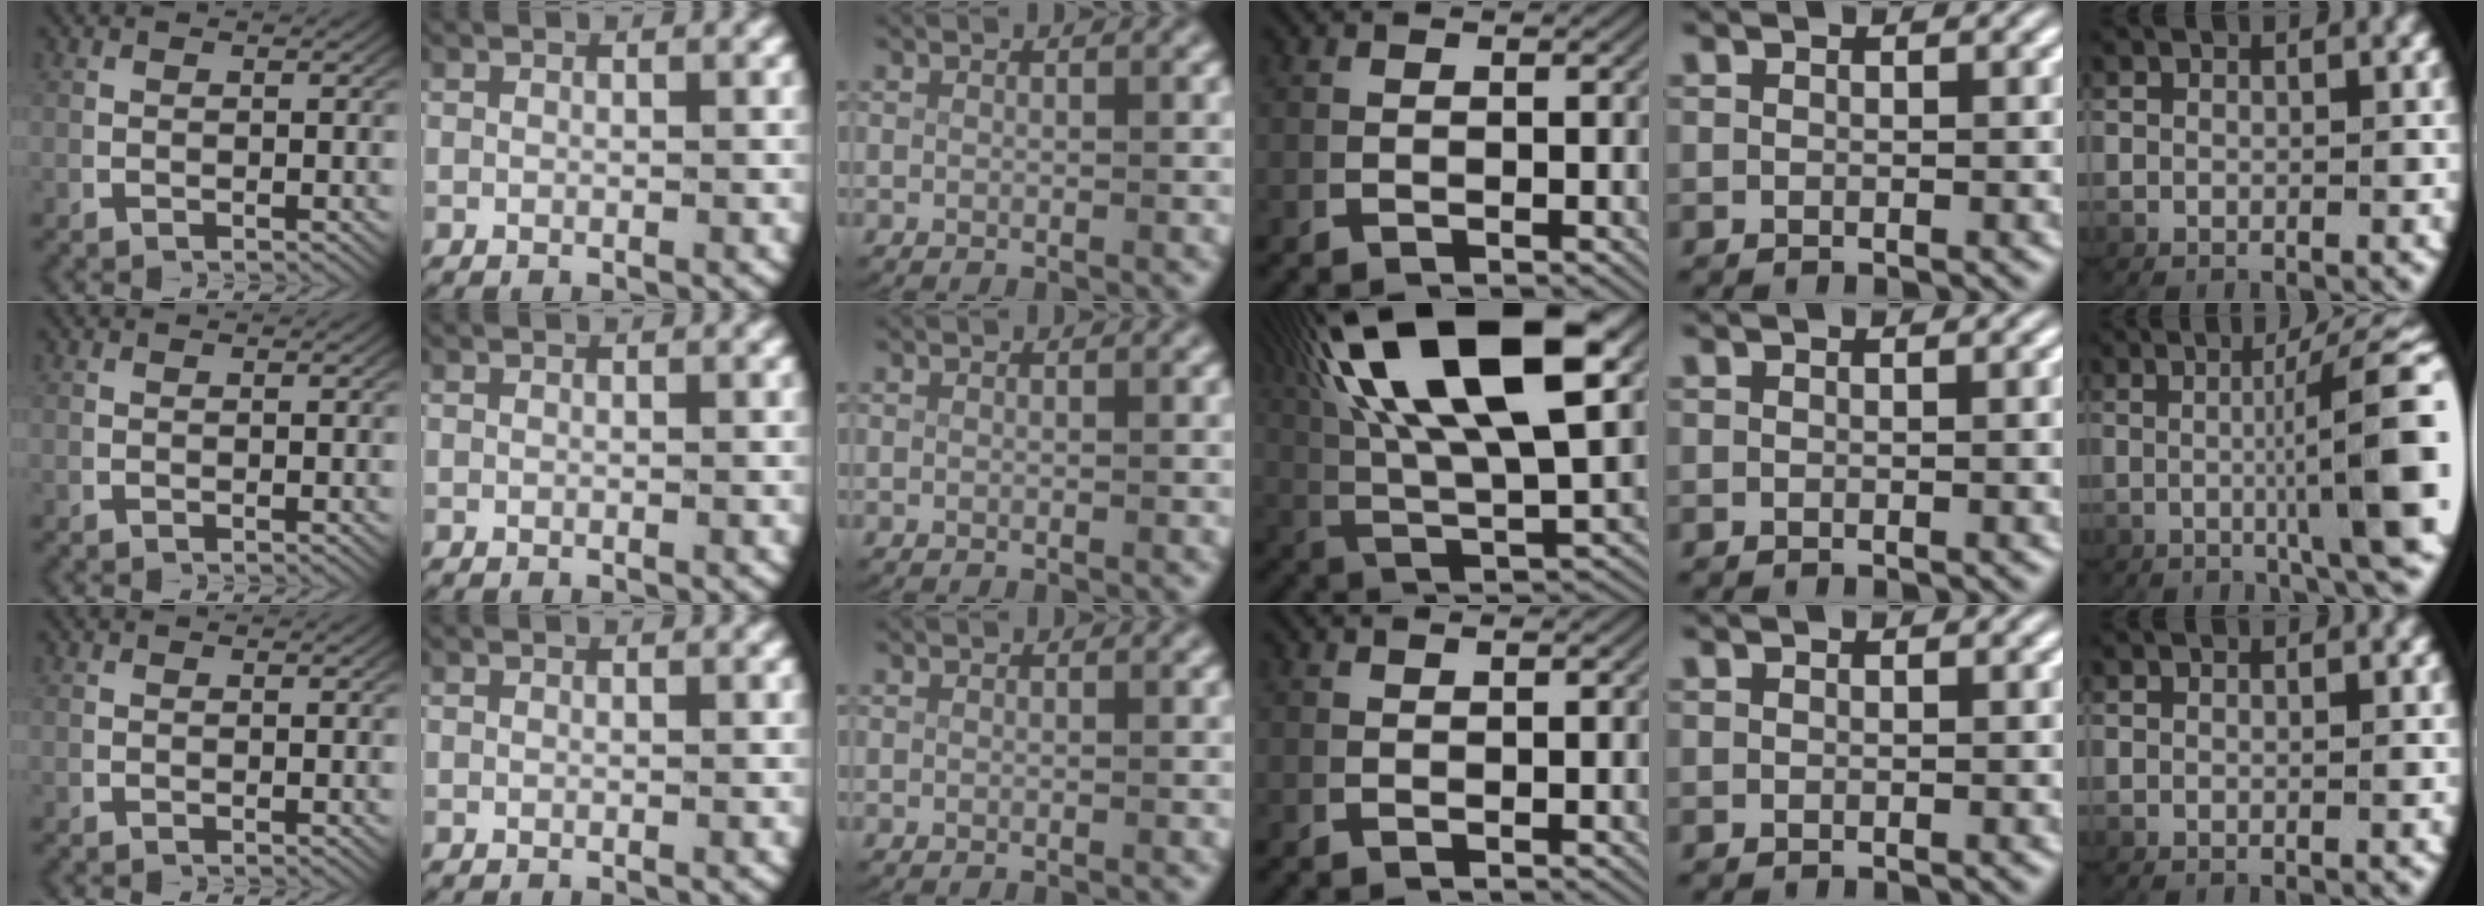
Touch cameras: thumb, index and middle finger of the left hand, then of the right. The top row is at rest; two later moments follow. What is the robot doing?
{"motion": "lift_and_place", "object": "plastic wrap"}